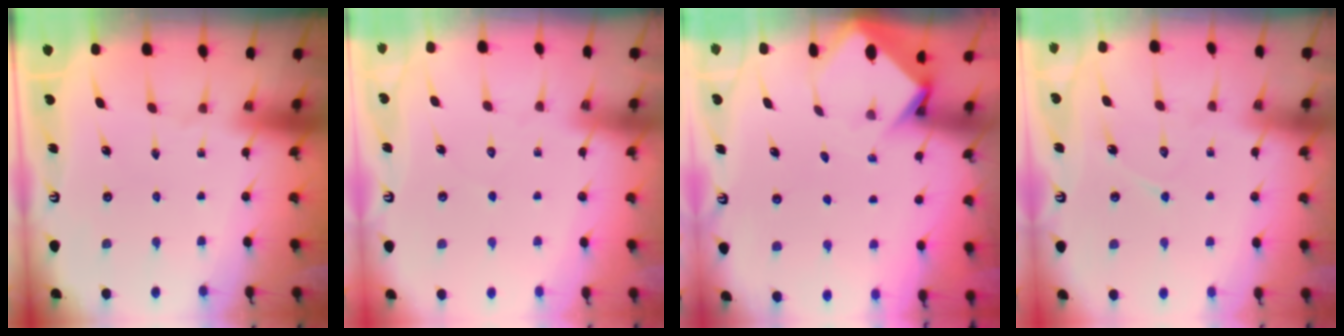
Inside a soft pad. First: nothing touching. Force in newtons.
{"total": 3.3, "press": 3.3, "slide": 0.3}
{"total": 3.7, "press": 3.7, "slide": 0.2}
{"total": 7.3, "press": 7.2, "slide": 0.8}